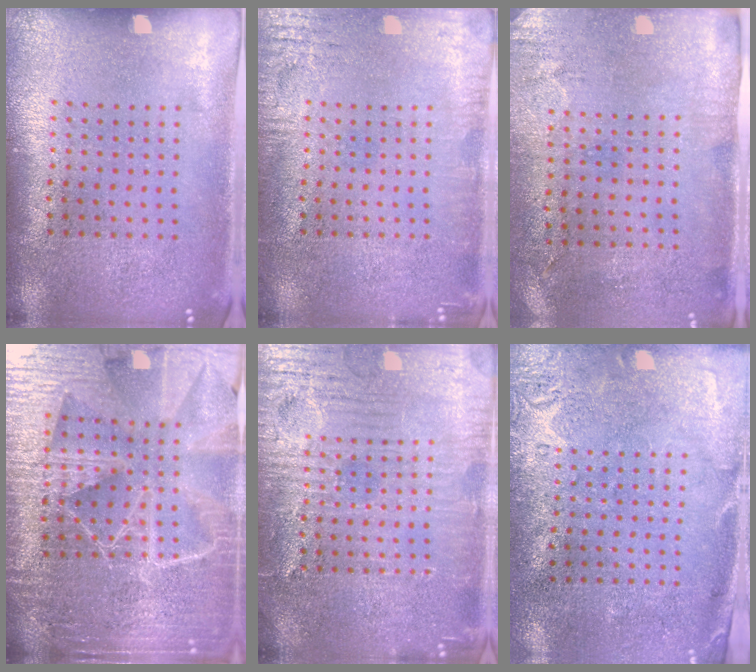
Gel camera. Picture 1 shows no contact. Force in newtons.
{"total": 2.7, "press": 2.7, "slide": 0.2}
{"total": 2.9, "press": 2.4, "slide": 1.7}
{"total": 6.2, "press": 5.4, "slide": 3.1}
{"total": 5.3, "press": 5.3, "slide": 0.7}
{"total": 2.8, "press": 2.1, "slide": 1.7}